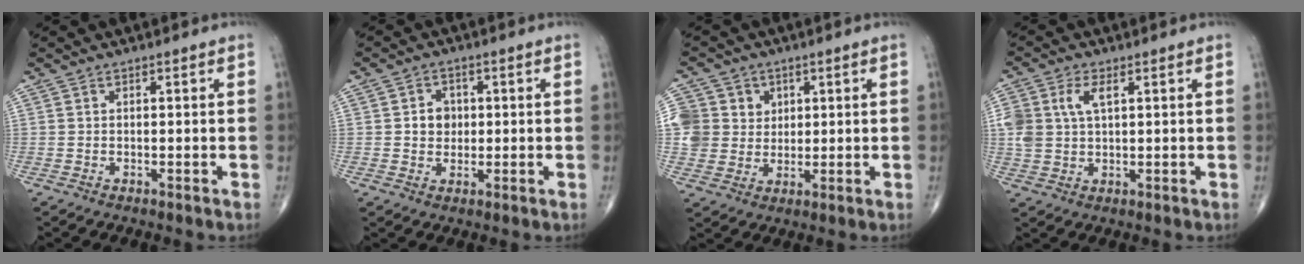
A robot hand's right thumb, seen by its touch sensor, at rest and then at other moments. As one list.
[{"total": 4.2, "force": [0.4, 3.6, 2.1], "torque": [-0.011, 0.003, 0.003]}, {"total": 9.0, "force": [2.5, 8.4, 2.1], "torque": [-0.011, 0.002, 0.050]}, {"total": 7.0, "force": [2.2, 4.0, 5.3], "torque": [-0.122, 0.006, 0.046]}]